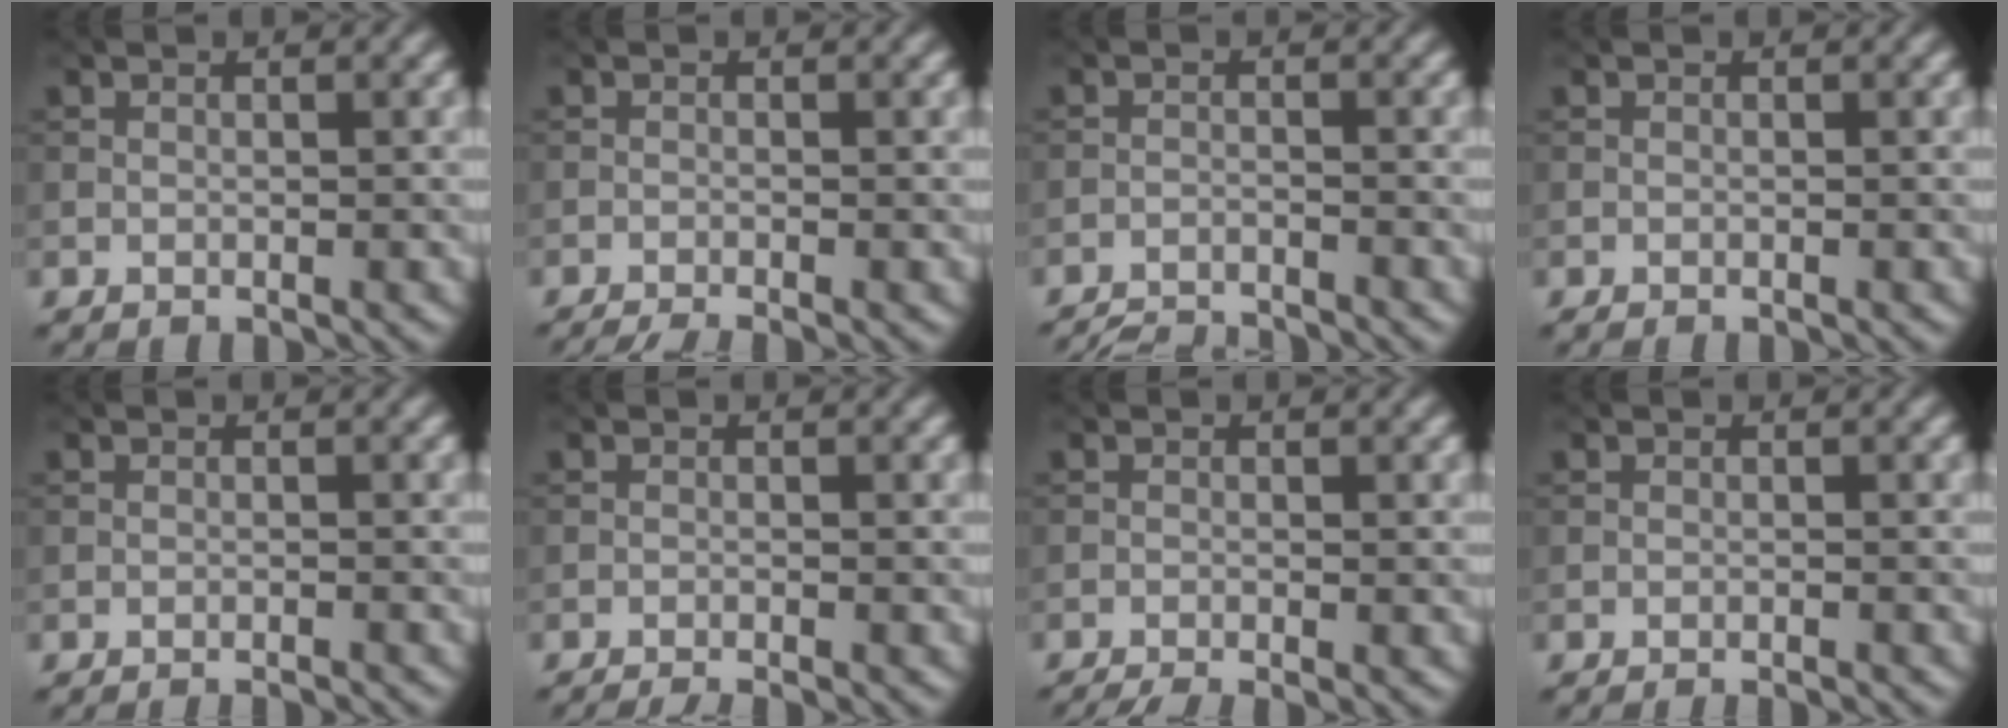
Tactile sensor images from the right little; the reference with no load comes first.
{"total": 2.6, "force": [-2.1, 0.3, 1.5], "torque": [-0.026, -0.004, -0.042]}
{"total": 4.5, "force": [-4.4, 0.5, 1.0], "torque": [-0.022, -0.012, -0.076]}
{"total": 0.0}
{"total": 1.5, "force": [-1.3, 0.2, 0.7], "torque": [-0.005, 0.003, -0.020]}
{"total": 2.1, "force": [-1.7, 0.3, 1.2], "torque": [-0.018, 0.001, -0.034]}
{"total": 2.4, "force": [-1.8, 0.3, 1.6], "torque": [-0.028, -0.004, -0.039]}
{"total": 1.2, "force": [-1.0, 0.2, 0.6], "torque": [0.000, 0.000, -0.015]}